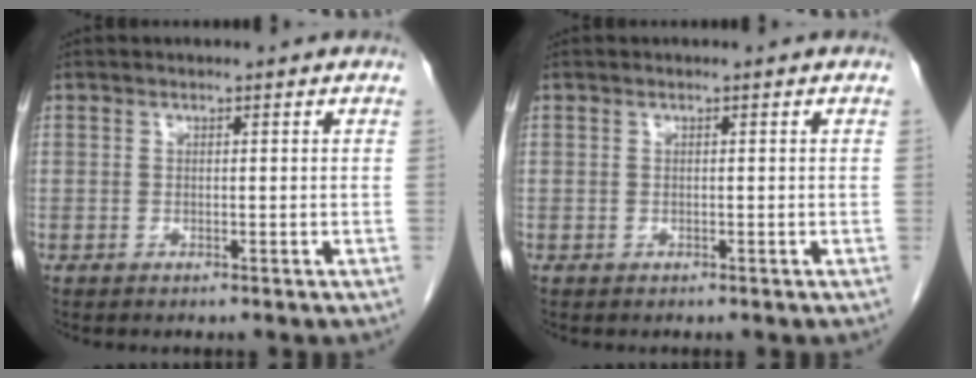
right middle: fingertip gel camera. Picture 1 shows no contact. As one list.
[{"total": 0.0}]